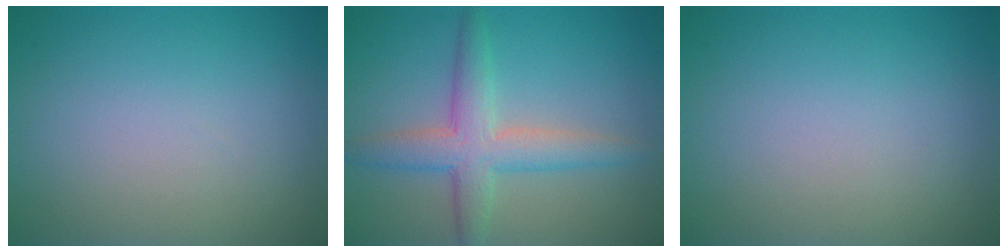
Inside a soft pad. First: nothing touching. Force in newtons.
{"total": 4.5, "press": 4.5, "slide": 0.1}
{"total": 0.0}